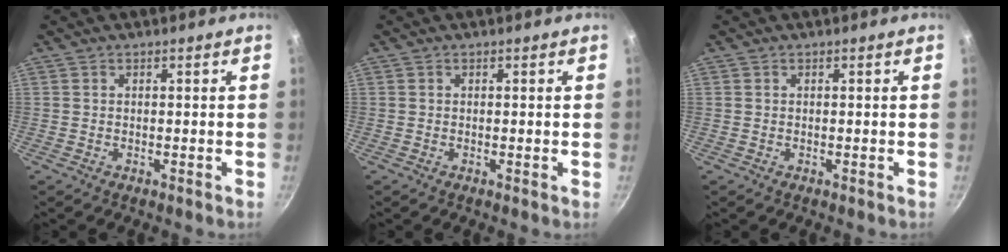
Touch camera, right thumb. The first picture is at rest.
{"total": 0.0}
{"total": 0.0}